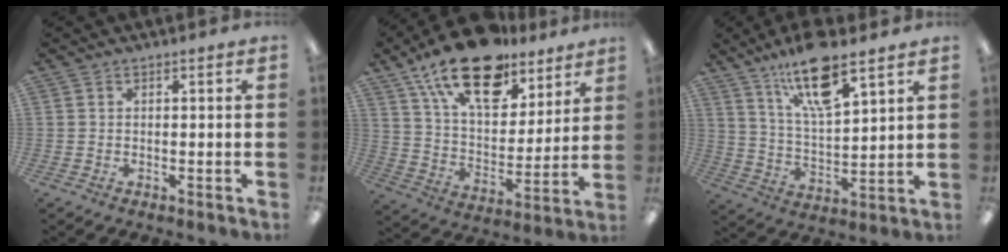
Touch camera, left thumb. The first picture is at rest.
{"total": 21.9, "force": [15.0, 10.3, 12.2], "torque": [-0.210, -0.080, 0.265]}
{"total": 15.1, "force": [10.7, 4.4, 9.7], "torque": [-0.172, -0.046, 0.180]}